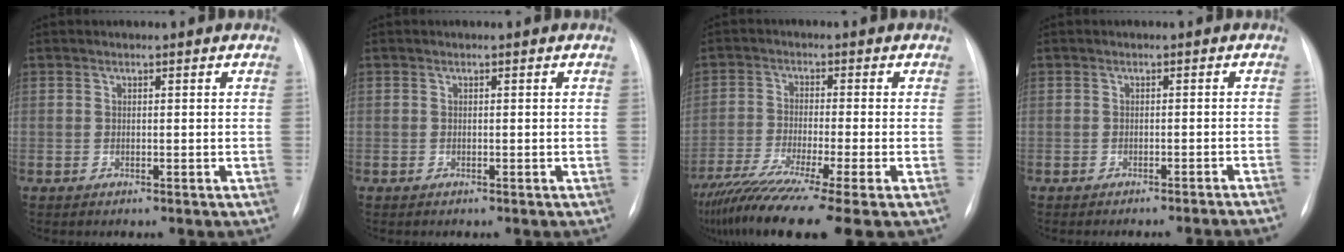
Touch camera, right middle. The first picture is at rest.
{"total": 0.0}
{"total": 15.1, "force": [-11.0, -0.6, 10.3], "torque": [-0.180, -0.049, -0.182]}
{"total": 7.0, "force": [-6.6, -1.5, 1.9], "torque": [-0.005, -0.011, -0.074]}